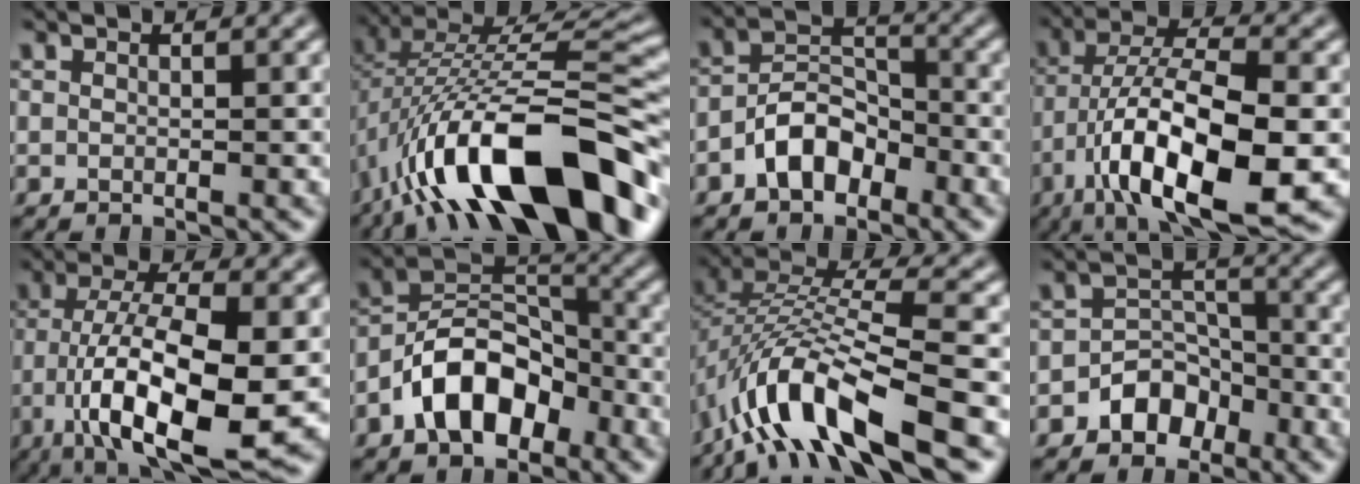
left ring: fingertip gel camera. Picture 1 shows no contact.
{"total": 15.9, "force": [-7.0, 6.2, 12.8], "torque": [-0.224, 0.030, -0.121]}
{"total": 4.4, "force": [-2.5, 2.6, 2.4], "torque": [-0.039, 0.013, -0.052]}
{"total": 12.6, "force": [-4.9, 4.0, 10.9], "torque": [-0.191, 0.000, -0.084]}
{"total": 11.9, "force": [-3.1, 4.0, 10.8], "torque": [-0.191, -0.009, -0.053]}
{"total": 7.7, "force": [-3.9, 4.6, 4.8], "torque": [-0.074, 0.011, -0.080]}
{"total": 10.8, "force": [-5.9, 3.2, 8.5], "torque": [-0.161, 0.009, -0.115]}
{"total": 3.9, "force": [-2.3, 2.8, 1.5], "torque": [-0.010, 0.007, -0.038]}